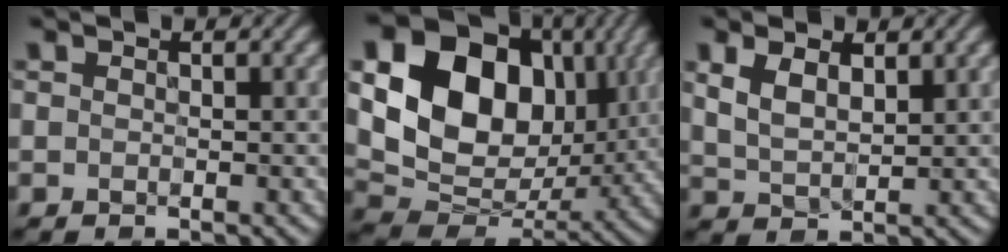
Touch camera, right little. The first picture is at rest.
{"total": 16.4, "force": [3.9, 12.4, 10.0], "torque": [-0.184, 0.019, 0.070]}
{"total": 3.3, "force": [1.2, 1.8, 2.5], "torque": [-0.061, -0.002, 0.027]}